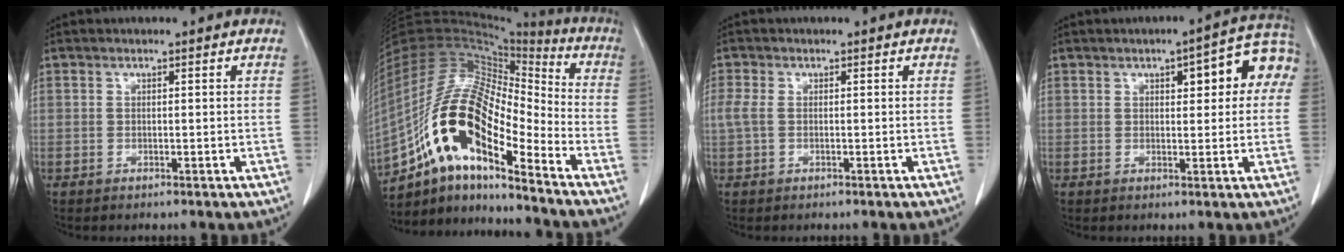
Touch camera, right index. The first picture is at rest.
{"total": 19.8, "force": [-11.2, 5.6, 15.3], "torque": [-0.309, 0.023, -0.198]}
{"total": 2.2, "force": [0.1, 1.3, 1.8], "torque": [-0.054, 0.007, 0.005]}
{"total": 9.3, "force": [2.8, 3.0, 8.3], "torque": [-0.097, 0.032, 0.029]}